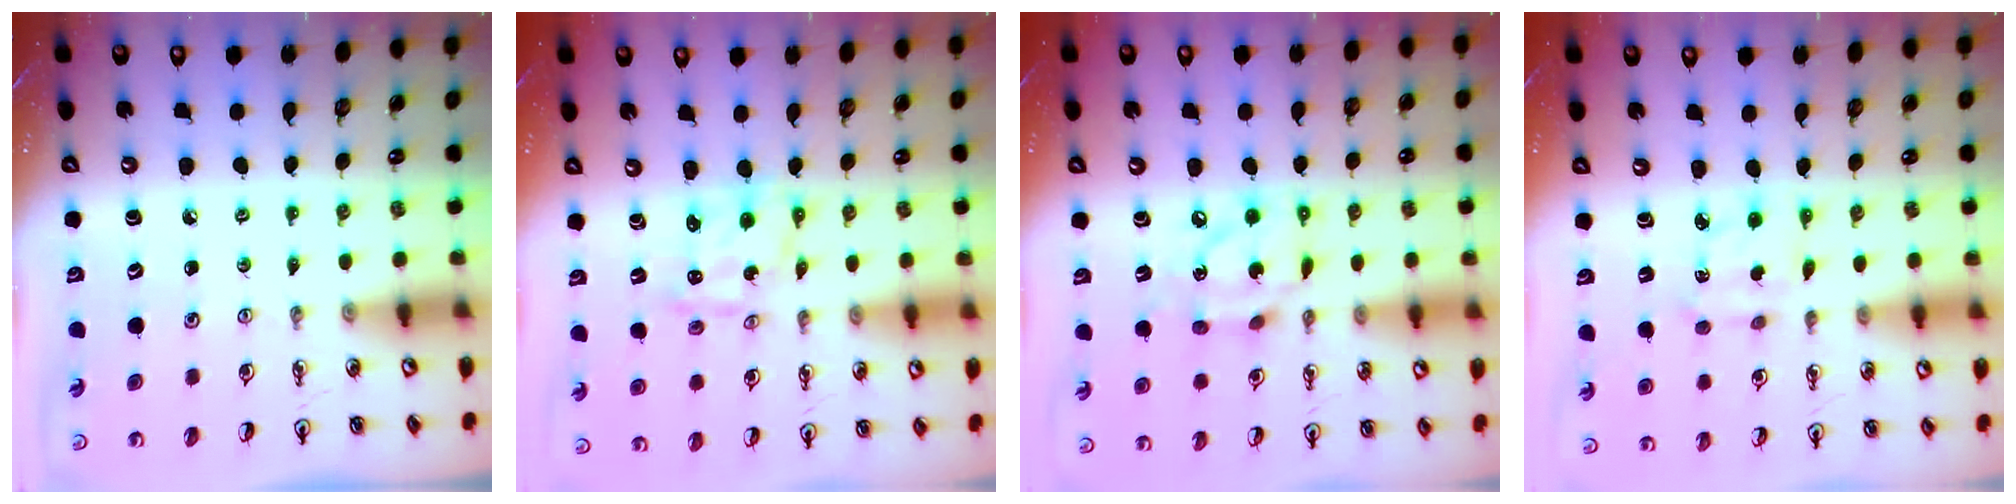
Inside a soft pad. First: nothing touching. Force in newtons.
{"total": 2.7, "press": 2.7, "slide": 0.3}
{"total": 11.0, "press": 10.9, "slide": 0.7}
{"total": 2.9, "press": 2.9, "slide": 0.6}